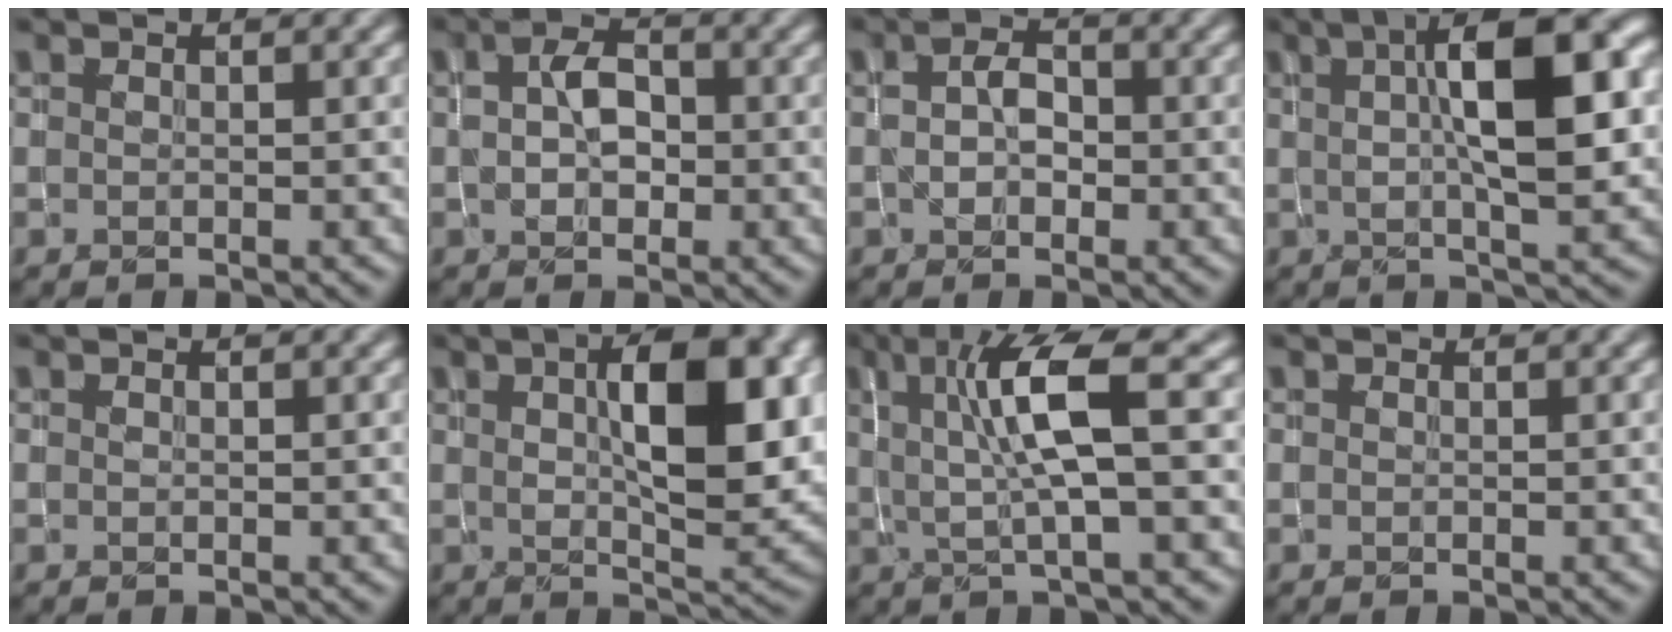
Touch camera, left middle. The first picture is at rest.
{"total": 3.3, "force": [-0.1, 2.2, 2.4], "torque": [-0.047, 0.008, -0.005]}
{"total": 2.5, "force": [-0.3, 1.8, 1.7], "torque": [-0.034, 0.006, -0.007]}
{"total": 9.9, "force": [2.0, 2.9, 9.3], "torque": [-0.127, 0.015, 0.028]}
{"total": 0.0}
{"total": 9.5, "force": [2.1, 3.5, 8.5], "torque": [-0.120, 0.005, 0.034]}
{"total": 6.8, "force": [1.3, 1.1, 6.6], "torque": [-0.129, 0.001, 0.025]}
{"total": 0.0}